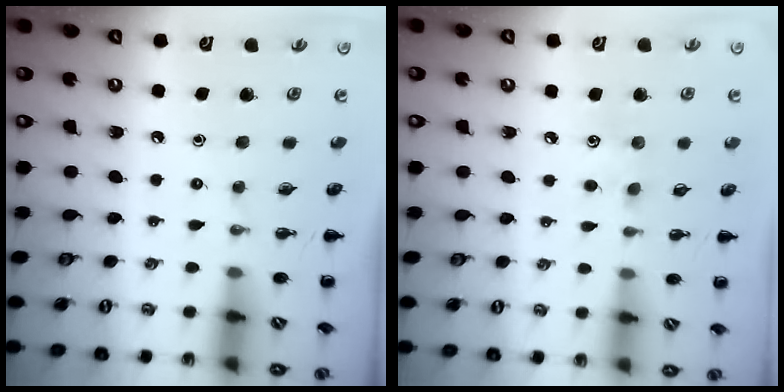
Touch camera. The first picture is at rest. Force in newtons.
{"total": 5.2, "press": 5.1, "slide": 1.1}